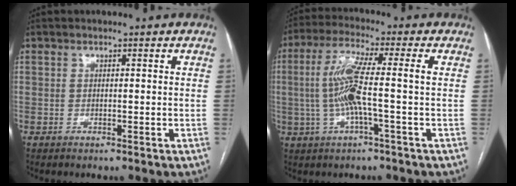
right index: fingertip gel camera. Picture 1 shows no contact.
{"total": 8.6, "force": [-0.5, 0.4, 8.5], "torque": [-0.180, 0.017, -0.016]}